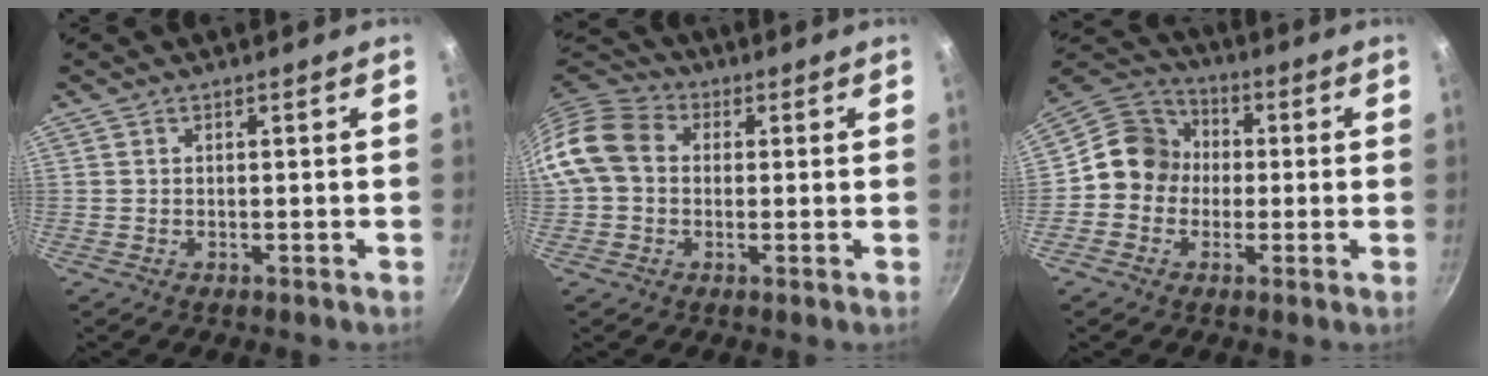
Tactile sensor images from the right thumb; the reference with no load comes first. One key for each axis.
{"total": 11.0, "fx": 0.7, "fy": 8.8, "fz": 6.4, "tx": -0.095, "ty": 0.024, "tz": -0.007}
{"total": 10.2, "fx": -0.4, "fy": 9.4, "fz": 3.9, "tx": -0.028, "ty": 0.027, "tz": -0.031}